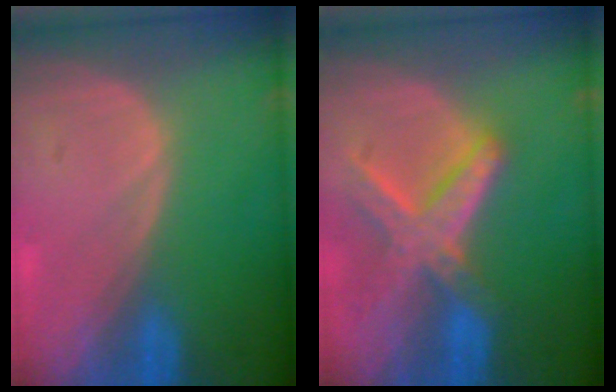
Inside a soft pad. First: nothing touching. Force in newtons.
{"total": 8.2, "press": 7.1, "slide": 4.1}